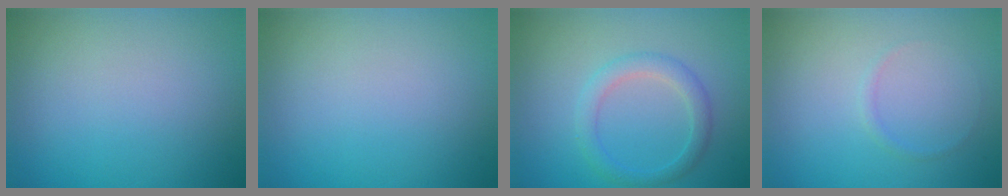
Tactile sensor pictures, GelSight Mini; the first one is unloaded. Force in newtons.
{"total": 0.0}
{"total": 2.4, "press": 2.4, "slide": 0.1}
{"total": 0.6, "press": 0.6, "slide": 0.1}